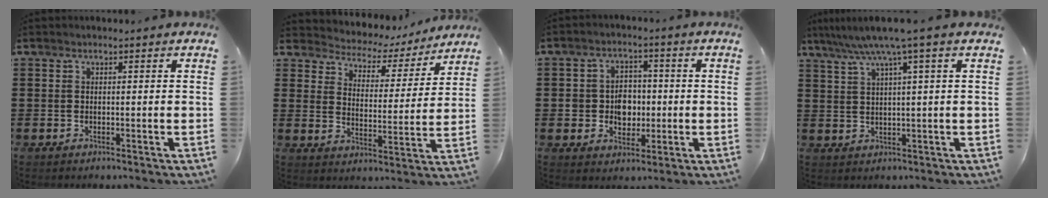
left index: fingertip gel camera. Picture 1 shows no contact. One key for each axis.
{"total": 3.7, "fx": 3.6, "fy": 1.1, "fz": 0.1, "tx": -0.028, "ty": -0.032, "tz": 0.053}
{"total": 5.2, "fx": -0.5, "fy": 4.3, "fz": 2.9, "tx": -0.049, "ty": 0.004, "tz": -0.015}
{"total": 5.6, "fx": 3.0, "fy": -0.7, "fz": 4.7, "tx": -0.099, "ty": -0.010, "tz": 0.047}